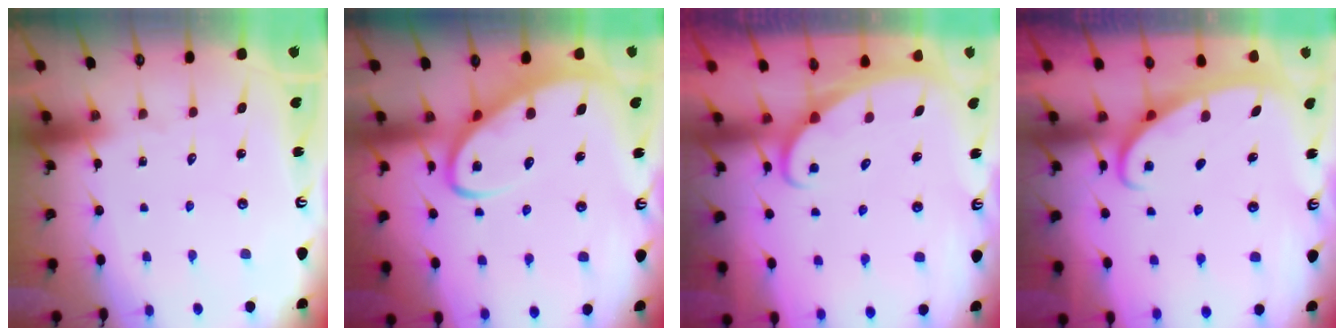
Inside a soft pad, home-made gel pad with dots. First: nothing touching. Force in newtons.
{"total": 5.8, "press": 5.7, "slide": 0.7}
{"total": 2.3, "press": 2.3, "slide": 0.1}
{"total": 2.7, "press": 2.6, "slide": 0.4}